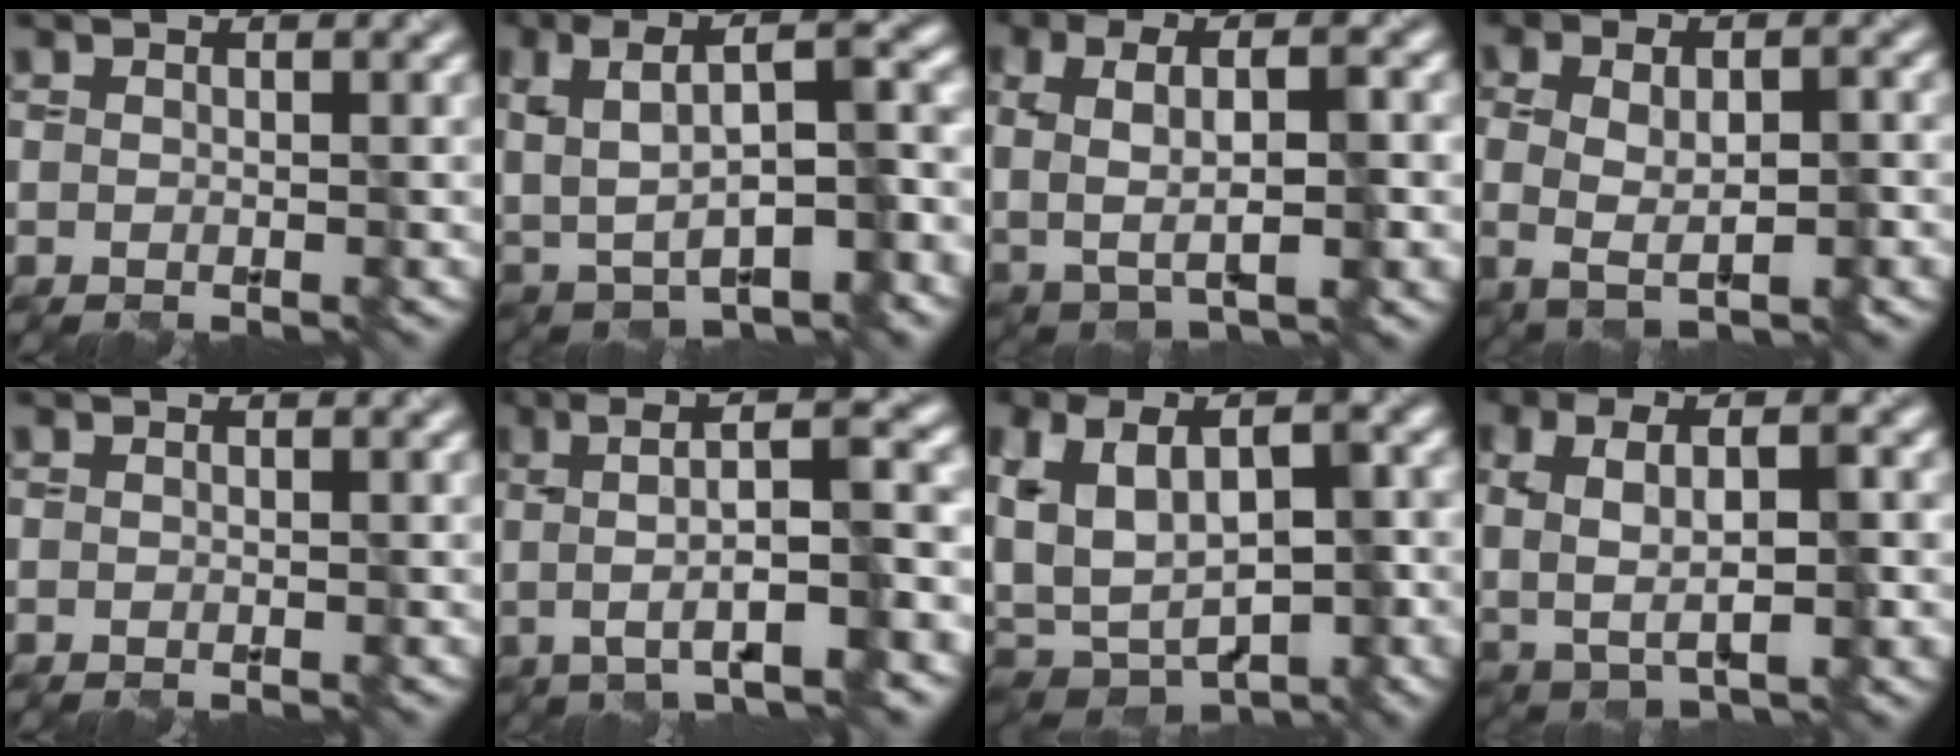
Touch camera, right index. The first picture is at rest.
{"total": 9.4, "force": [0.8, 3.9, 8.5], "torque": [-0.149, 0.002, 0.021]}
{"total": 5.4, "force": [-0.2, 2.1, 4.9], "torque": [-0.097, -0.007, 0.004]}
{"total": 4.7, "force": [-1.0, 2.1, 4.1], "torque": [-0.079, -0.013, -0.003]}
{"total": 0.0}
{"total": 7.9, "force": [-0.1, 1.7, 7.7], "torque": [-0.109, 0.018, 0.002]}
{"total": 9.3, "force": [-1.3, 5.4, 7.5], "torque": [-0.146, -0.002, -0.013]}
{"total": 6.0, "force": [-0.1, 2.8, 5.4], "torque": [-0.105, -0.008, 0.008]}